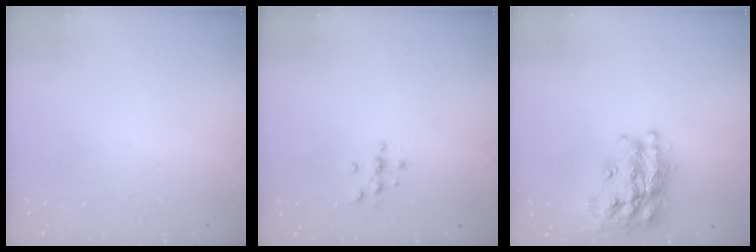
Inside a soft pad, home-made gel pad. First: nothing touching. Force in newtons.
{"total": 3.0, "press": 3.0, "slide": 0.4}
{"total": 21.9, "press": 21.8, "slide": 1.8}